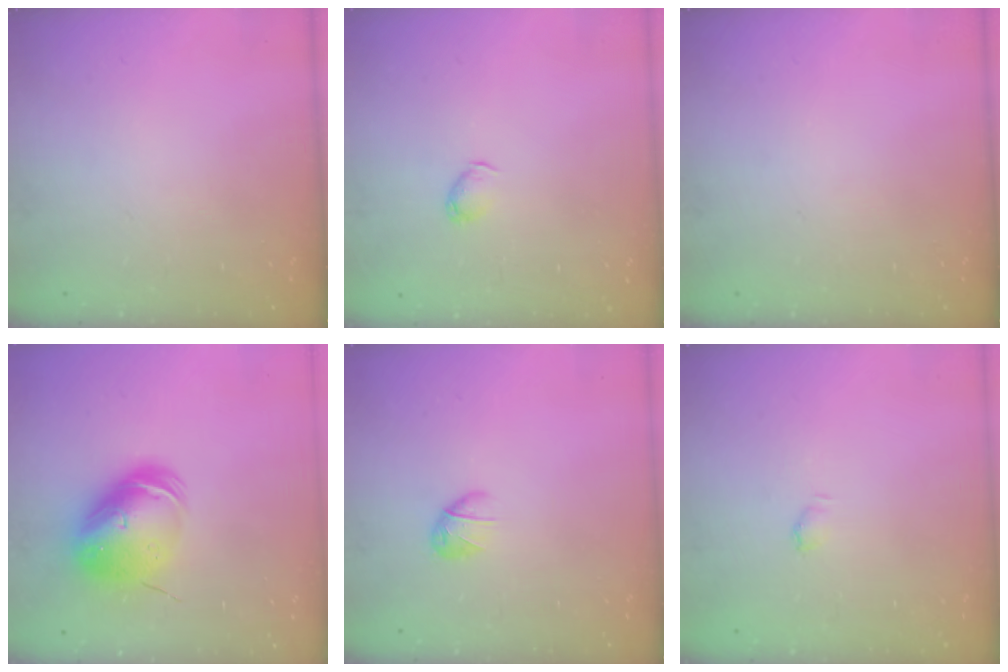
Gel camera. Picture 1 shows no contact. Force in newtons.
{"total": 2.9, "press": 2.8, "slide": 0.6}
{"total": 0.0}
{"total": 13.5, "press": 13.2, "slide": 2.6}
{"total": 5.4, "press": 5.3, "slide": 1.0}
{"total": 3.5, "press": 3.4, "slide": 0.7}